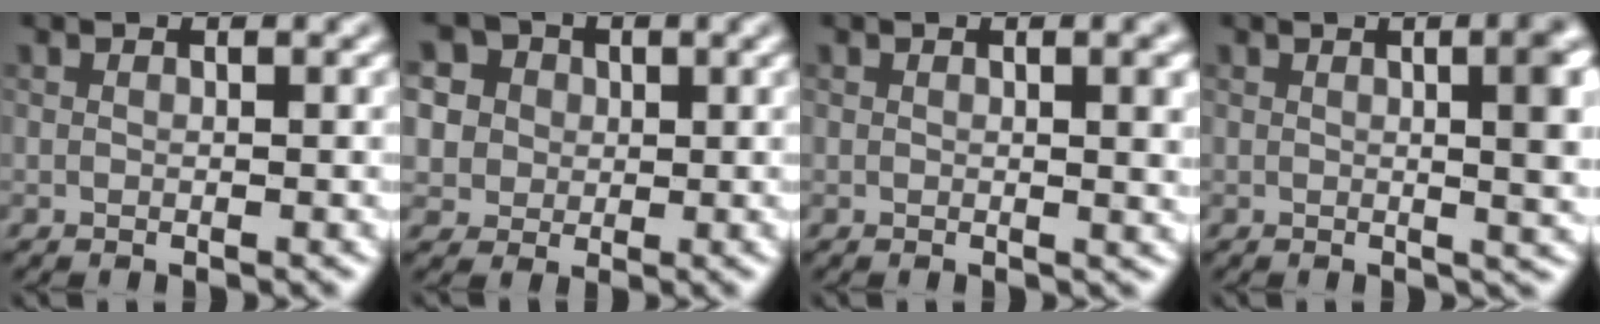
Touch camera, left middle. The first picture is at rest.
{"total": 7.0, "force": [2.9, 5.9, 2.4], "torque": [-0.071, 0.029, 0.048]}
{"total": 3.5, "force": [0.8, 1.2, 3.2], "torque": [-0.027, 0.010, 0.015]}
{"total": 7.3, "force": [1.3, 2.8, 6.7], "torque": [-0.033, 0.025, 0.017]}